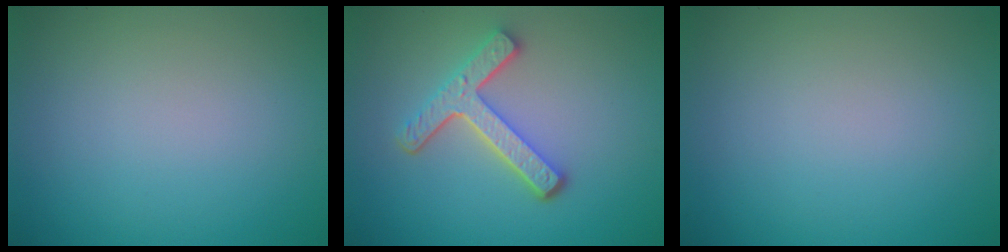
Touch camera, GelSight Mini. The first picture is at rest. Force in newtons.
{"total": 4.5, "press": 3.4, "slide": 2.9}
{"total": 0.0}